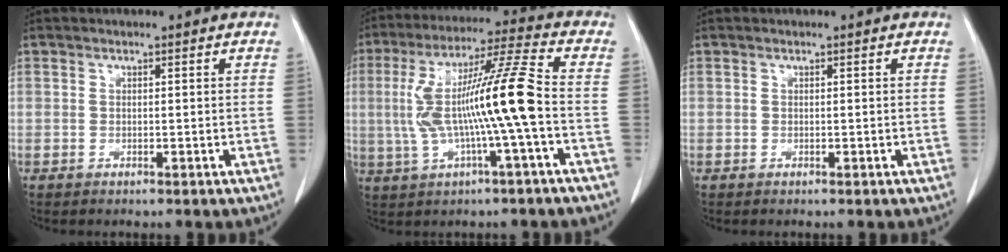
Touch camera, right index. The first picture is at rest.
{"total": 14.4, "force": [-1.2, -0.4, 14.4], "torque": [-0.277, 0.020, -0.025]}
{"total": 0.0}